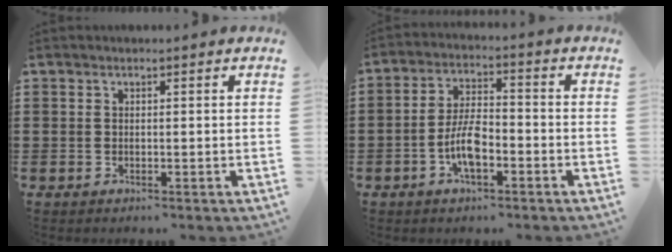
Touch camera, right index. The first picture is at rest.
{"total": 6.8, "force": [-2.5, 2.7, 5.7], "torque": [-0.130, 0.000, -0.054]}